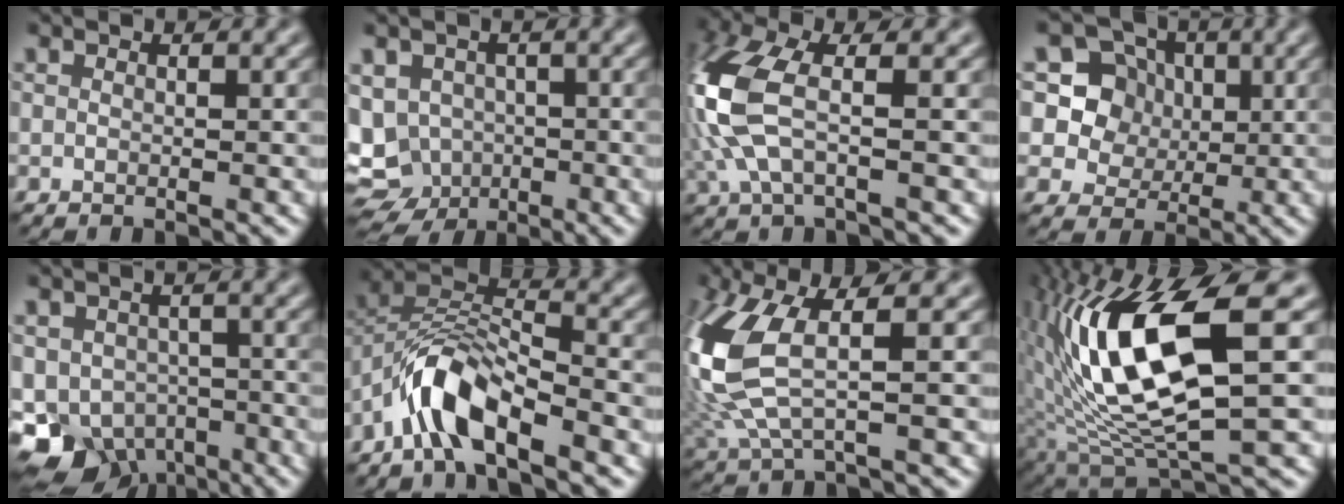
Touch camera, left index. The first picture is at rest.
{"total": 8.7, "force": [-3.5, 7.3, 3.2], "torque": [-0.051, -0.021, -0.064]}
{"total": 7.2, "force": [-0.9, 3.0, 6.5], "torque": [-0.179, 0.012, -0.026]}
{"total": 4.8, "force": [0.8, 4.4, 1.6], "torque": [-0.035, 0.006, 0.005]}
{"total": 8.4, "force": [-4.7, 6.1, 3.5], "torque": [-0.051, -0.019, -0.075]}
{"total": 6.1, "force": [-4.2, 1.8, 4.0], "torque": [-0.077, 0.012, -0.083]}
{"total": 8.3, "force": [1.1, 3.0, 7.7], "torque": [-0.205, 0.001, 0.021]}
{"total": 12.9, "force": [1.5, 3.9, 12.2], "torque": [-0.240, -0.002, 0.032]}